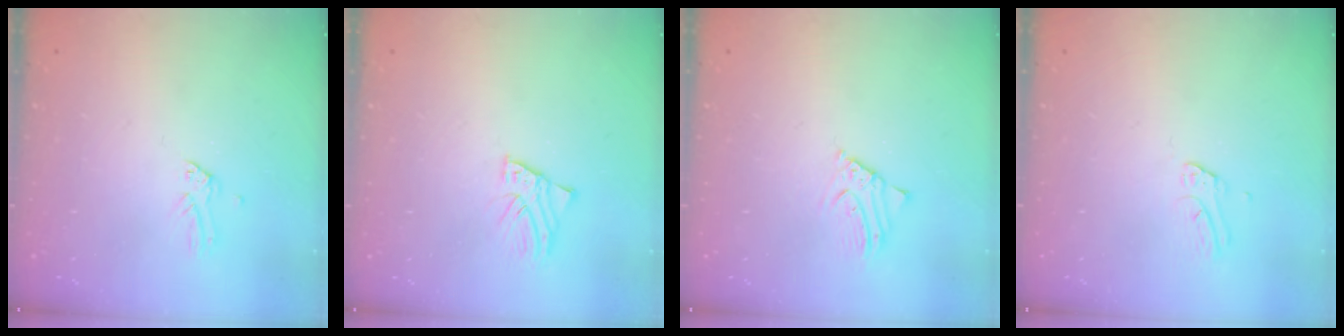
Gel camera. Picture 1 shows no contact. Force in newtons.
{"total": 2.2, "press": 2.2, "slide": 0.1}
{"total": 2.4, "press": 2.4, "slide": 0.2}
{"total": 3.0, "press": 3.0, "slide": 0.1}